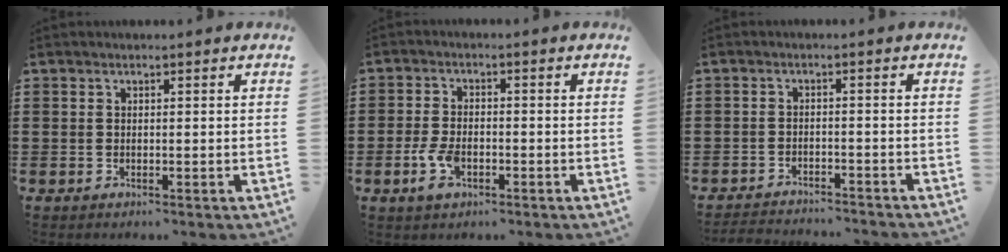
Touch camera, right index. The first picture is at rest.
{"total": 4.4, "force": [-1.8, 2.1, 3.4], "torque": [-0.081, -0.006, -0.035]}
{"total": 2.6, "force": [-2.6, 0.0, 0.0], "torque": [-0.005, -0.001, -0.057]}